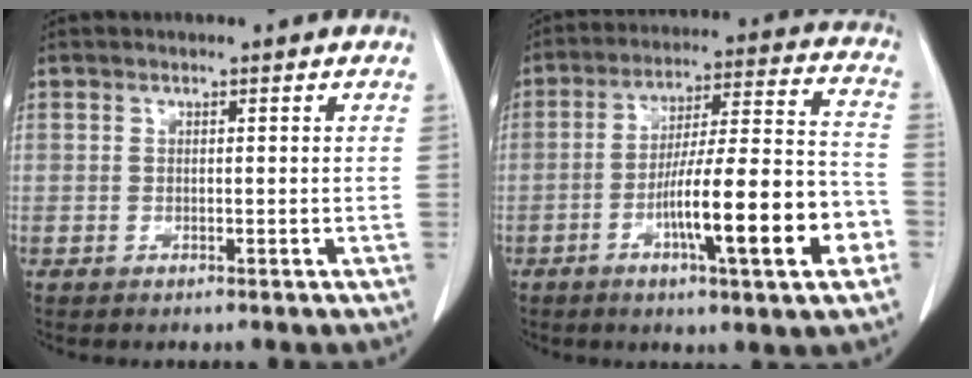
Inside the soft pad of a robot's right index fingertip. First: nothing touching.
{"total": 17.2, "force": [-6.1, 1.4, 16.0], "torque": [-0.251, 0.006, -0.094]}